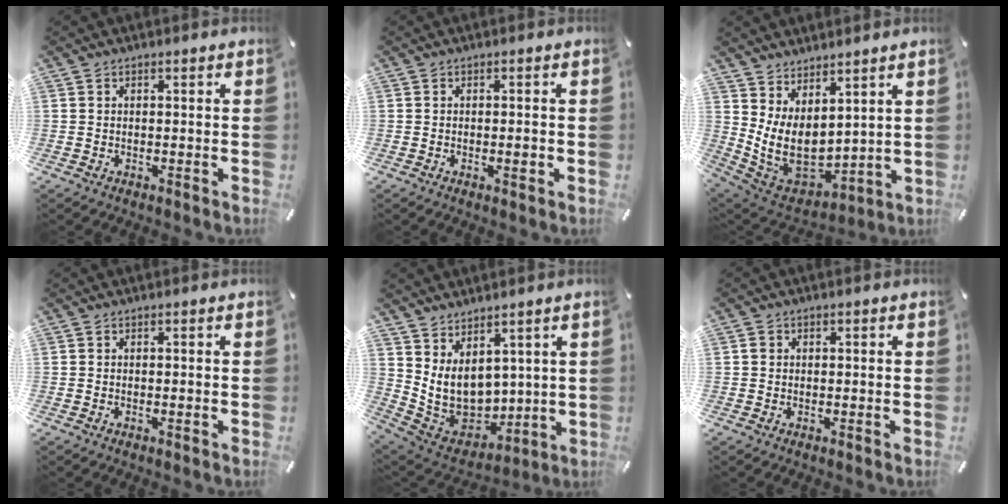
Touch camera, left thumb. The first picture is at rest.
{"total": 1.9, "force": [-0.6, 0.6, 1.7], "torque": [-0.030, 0.000, -0.011]}
{"total": 10.7, "force": [2.2, 8.0, 6.8], "torque": [-0.144, -0.050, 0.050]}
{"total": 0.7, "force": [-0.2, 0.2, 0.6], "torque": [-0.012, -0.004, -0.003]}
{"total": 10.9, "force": [4.2, 8.7, 5.2], "torque": [-0.120, -0.051, 0.091]}
{"total": 1.2, "force": [0.0, 1.1, 0.5], "torque": [-0.008, 0.006, -0.001]}